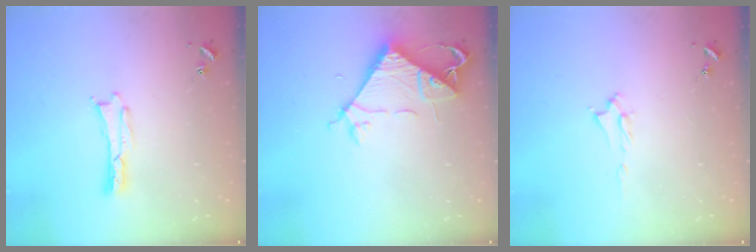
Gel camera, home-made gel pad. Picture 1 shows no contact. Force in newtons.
{"total": 7.1, "press": 7.1, "slide": 0.6}
{"total": 1.6, "press": 1.6, "slide": 0.2}